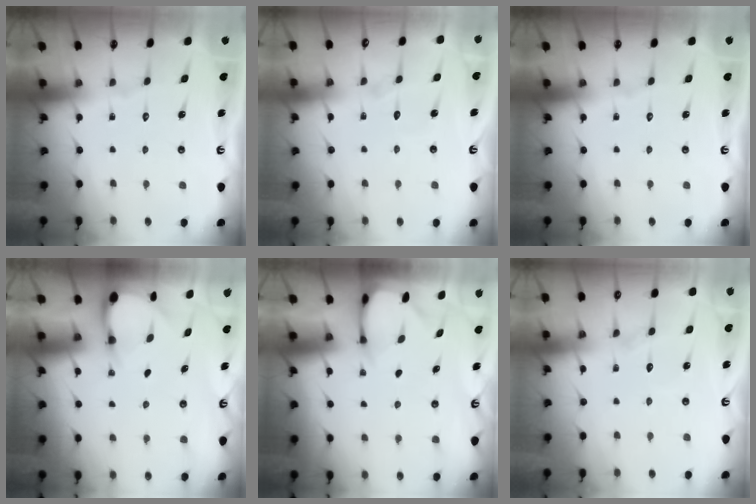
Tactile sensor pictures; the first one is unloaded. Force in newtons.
{"total": 2.7, "press": 2.7, "slide": 0.2}
{"total": 0.0}
{"total": 3.3, "press": 3.3, "slide": 0.3}
{"total": 2.4, "press": 2.4, "slide": 0.3}
{"total": 4.7, "press": 4.6, "slide": 0.5}